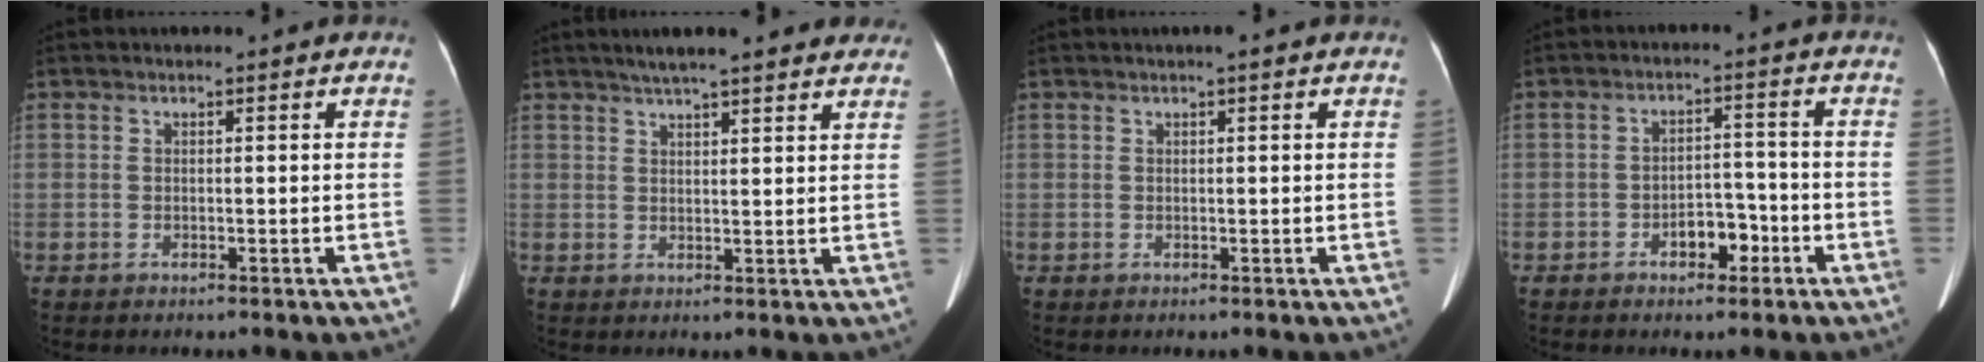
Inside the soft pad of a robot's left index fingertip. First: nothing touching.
{"total": 13.4, "force": [11.3, 2.0, 6.9], "torque": [-0.095, 0.033, 0.143]}
{"total": 0.9, "force": [0.5, 0.0, 0.7], "torque": [-0.013, 0.005, 0.005]}
{"total": 4.4, "force": [-2.4, 2.4, 2.8], "torque": [-0.042, 0.016, -0.037]}